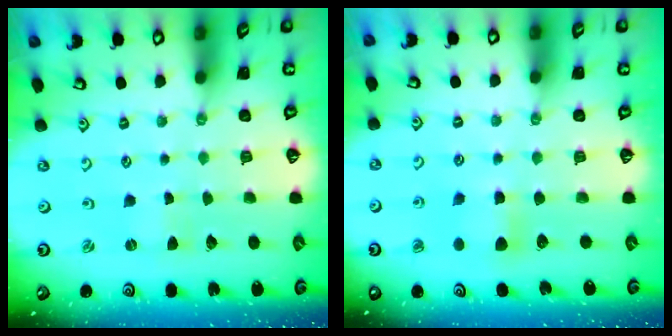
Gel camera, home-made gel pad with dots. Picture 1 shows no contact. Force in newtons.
{"total": 5.2, "press": 5.2, "slide": 0.5}